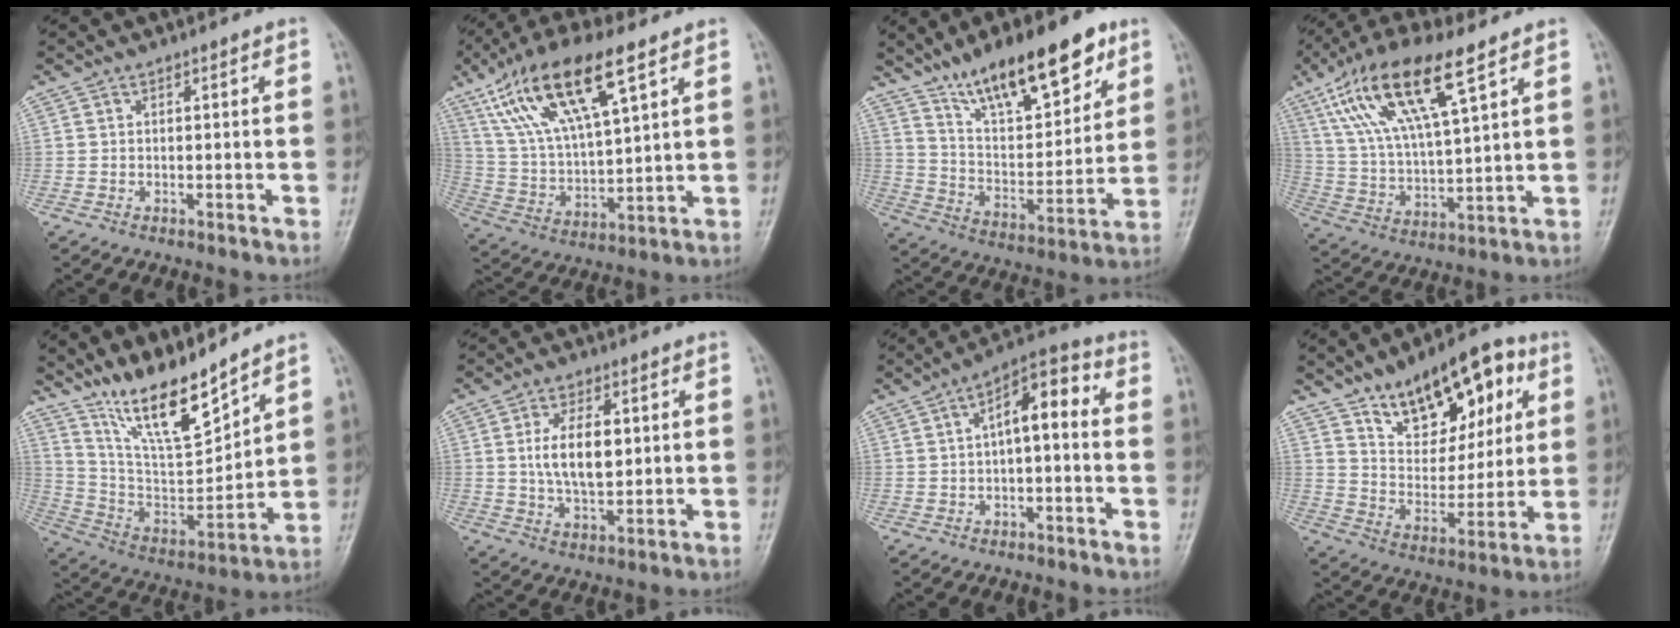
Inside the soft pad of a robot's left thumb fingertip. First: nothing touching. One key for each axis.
{"total": 18.6, "fx": 9.8, "fy": 6.1, "fz": 14.7, "tx": -0.272, "ty": -0.016, "tz": 0.186}
{"total": 19.5, "fx": 12.6, "fy": 7.0, "fz": 13.1, "tx": -0.171, "ty": -0.054, "tz": 0.222}
{"total": 17.7, "fx": 9.1, "fy": 5.2, "fz": 14.3, "tx": -0.274, "ty": -0.015, "tz": 0.173}
{"total": 14.8, "fx": 12.0, "fy": 2.9, "fz": 8.2, "tx": -0.122, "ty": -0.073, "tz": 0.234}
{"total": 9.0, "fx": 1.3, "fy": 4.9, "fz": 7.4, "tx": -0.123, "ty": -0.008, "tz": 0.025}
{"total": 8.8, "fx": 0.7, "fy": 4.0, "fz": 7.8, "tx": -0.107, "ty": 0.038, "tz": -0.002}
{"total": 18.7, "fx": 9.0, "fy": 10.2, "fz": 12.8, "tx": -0.131, "ty": -0.026, "tz": 0.145}